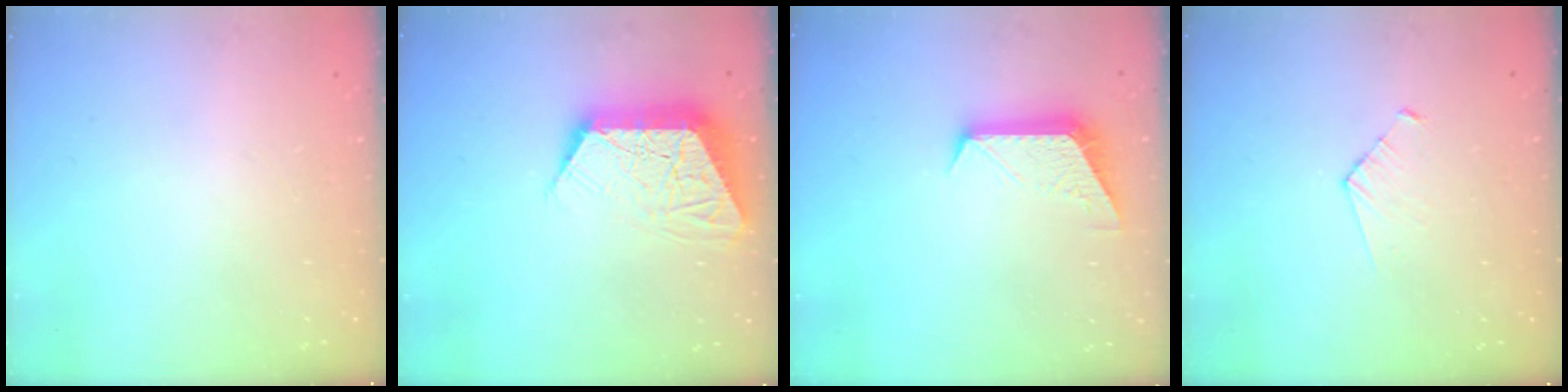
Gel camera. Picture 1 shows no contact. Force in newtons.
{"total": 13.6, "press": 13.5, "slide": 1.2}
{"total": 10.2, "press": 10.2, "slide": 0.7}
{"total": 3.2, "press": 3.2, "slide": 0.3}